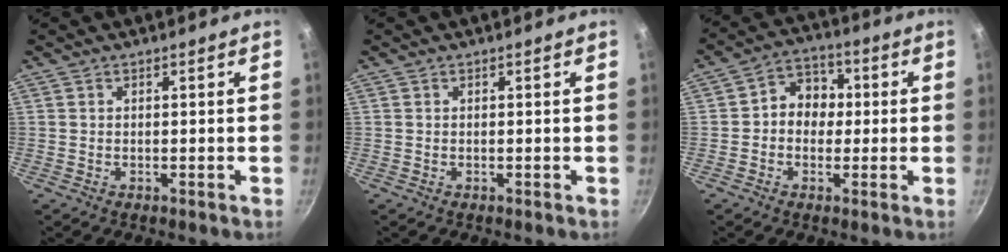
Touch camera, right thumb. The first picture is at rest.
{"total": 0.0}
{"total": 8.0, "force": [0.3, 6.8, 4.3], "torque": [-0.024, 0.019, -0.011]}